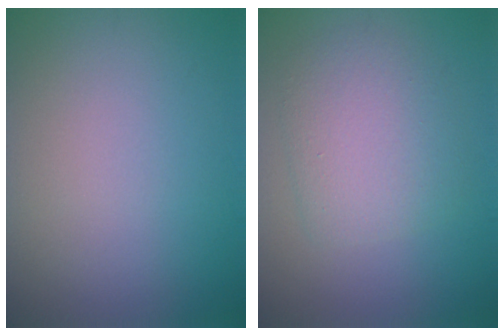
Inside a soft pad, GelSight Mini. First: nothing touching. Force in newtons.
{"total": 4.1, "press": 4.1, "slide": 0.3}